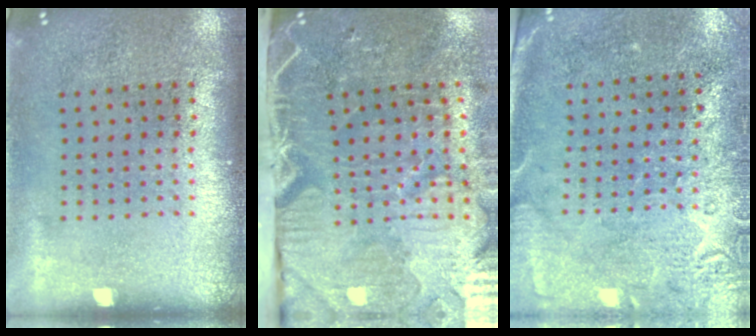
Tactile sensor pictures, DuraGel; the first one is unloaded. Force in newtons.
{"total": 5.4, "press": 4.4, "slide": 3.1}
{"total": 2.8, "press": 2.3, "slide": 1.5}